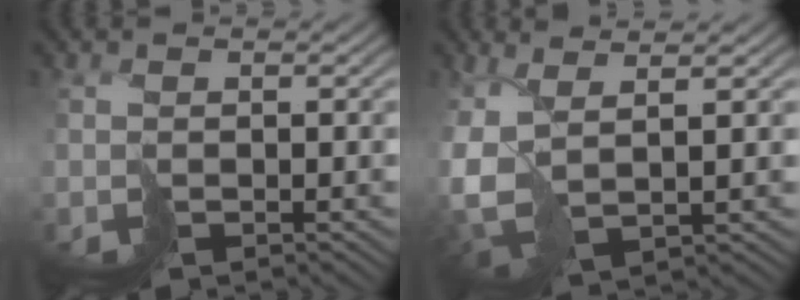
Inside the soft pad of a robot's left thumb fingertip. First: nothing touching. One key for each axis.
{"total": 6.5, "fx": 0.7, "fy": 3.3, "fz": 5.6, "tx": -0.147, "ty": -0.013, "tz": 0.013}